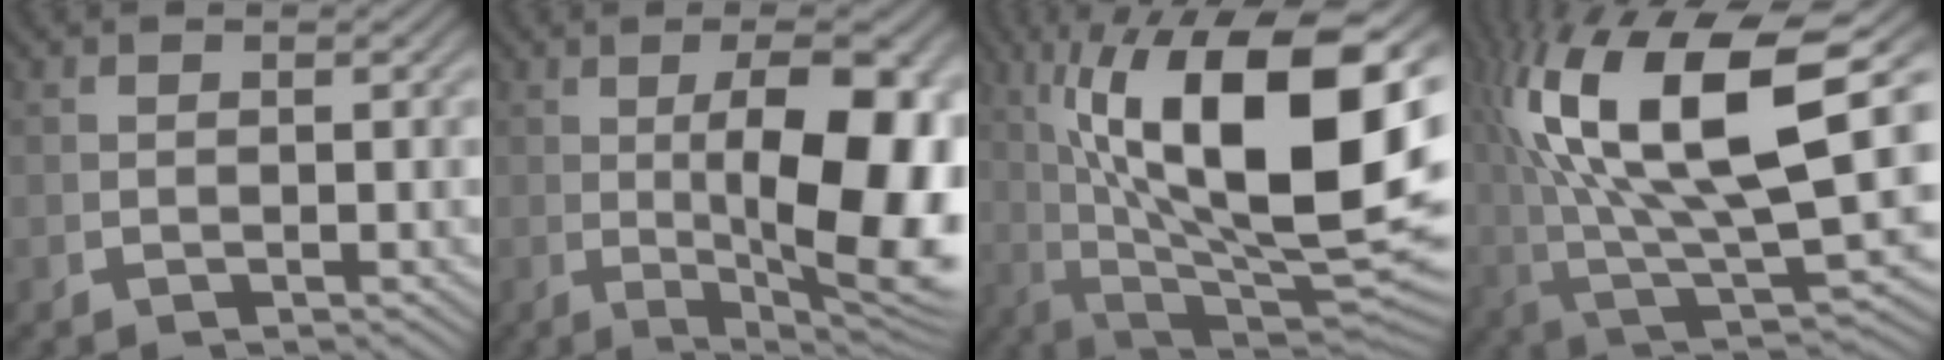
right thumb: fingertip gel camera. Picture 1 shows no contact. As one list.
[{"total": 13.8, "force": [-0.4, 5.7, 12.5], "torque": [-0.175, -0.031, 0.018]}, {"total": 20.0, "force": [0.6, 9.7, 17.5], "torque": [-0.286, -0.055, 0.049]}, {"total": 16.4, "force": [0.9, 8.7, 13.9], "torque": [-0.289, -0.051, 0.051]}]